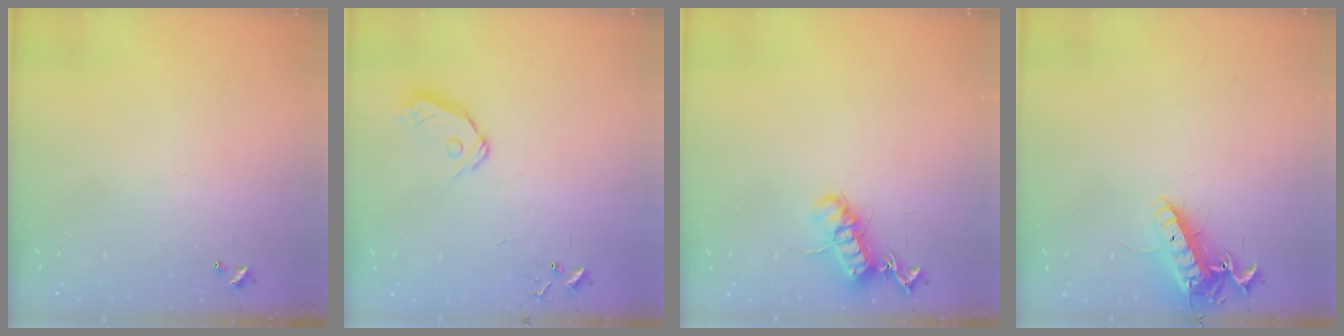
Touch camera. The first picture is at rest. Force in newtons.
{"total": 8.5, "press": 8.4, "slide": 0.9}
{"total": 14.3, "press": 14.3, "slide": 1.0}
{"total": 13.6, "press": 13.5, "slide": 1.3}